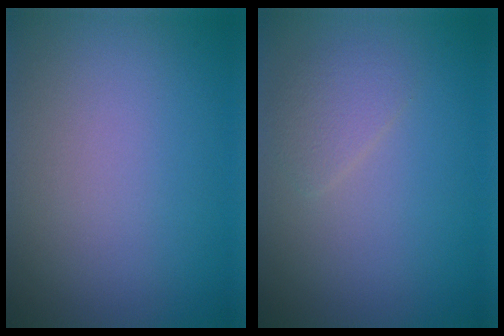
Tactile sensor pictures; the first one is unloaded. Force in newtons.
{"total": 1.5, "press": 1.5, "slide": 0.1}